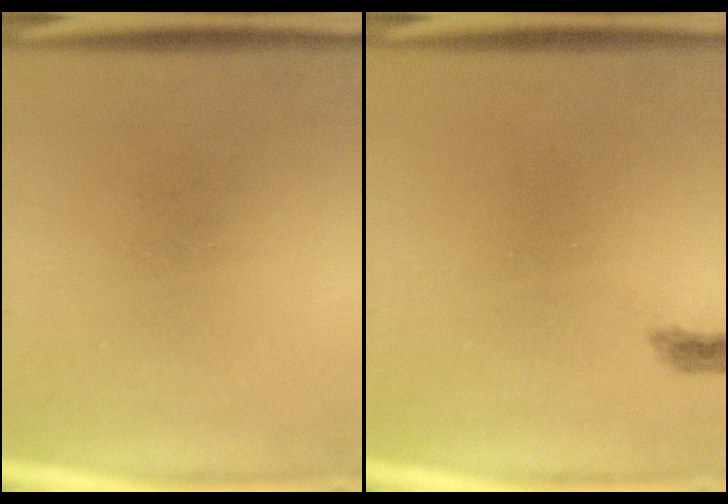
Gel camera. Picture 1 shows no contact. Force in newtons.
{"total": 0.7}